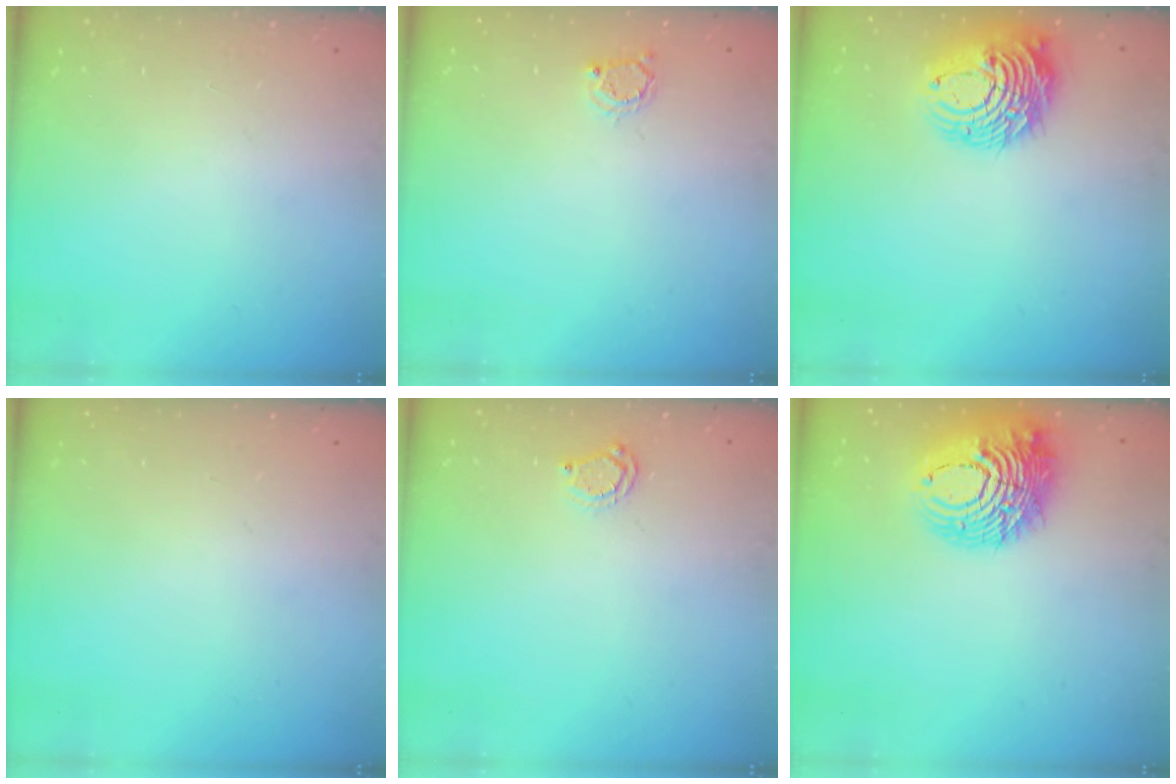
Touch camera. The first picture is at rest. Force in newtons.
{"total": 2.5, "press": 2.5, "slide": 0.3}
{"total": 11.9, "press": 11.8, "slide": 1.2}
{"total": 0.0}
{"total": 4.6, "press": 4.6, "slide": 0.5}
{"total": 14.6, "press": 14.4, "slide": 1.8}